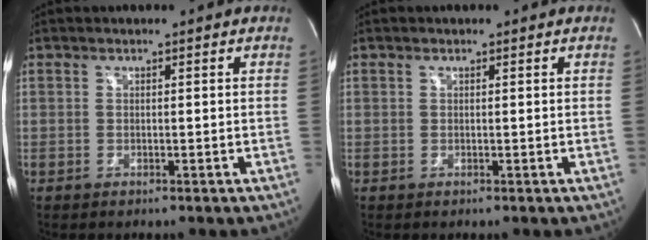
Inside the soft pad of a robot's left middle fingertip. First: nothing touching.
{"total": 0.0}